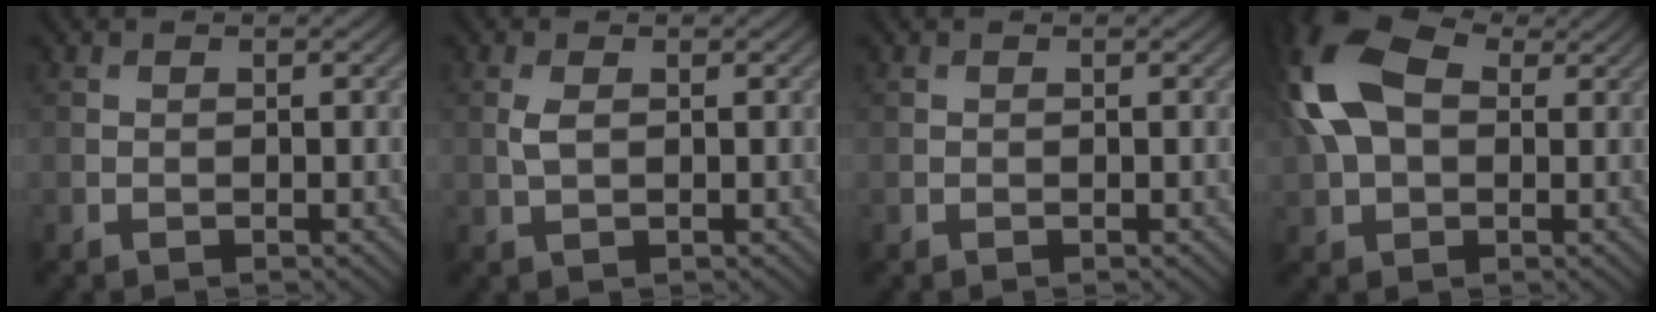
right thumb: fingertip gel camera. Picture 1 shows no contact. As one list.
[{"total": 1.6, "force": [0.3, 0.7, 1.4], "torque": [-0.038, 0.002, 0.006]}, {"total": 0.0}, {"total": 13.8, "force": [2.9, 8.8, 10.3], "torque": [-0.260, 0.022, 0.046]}]